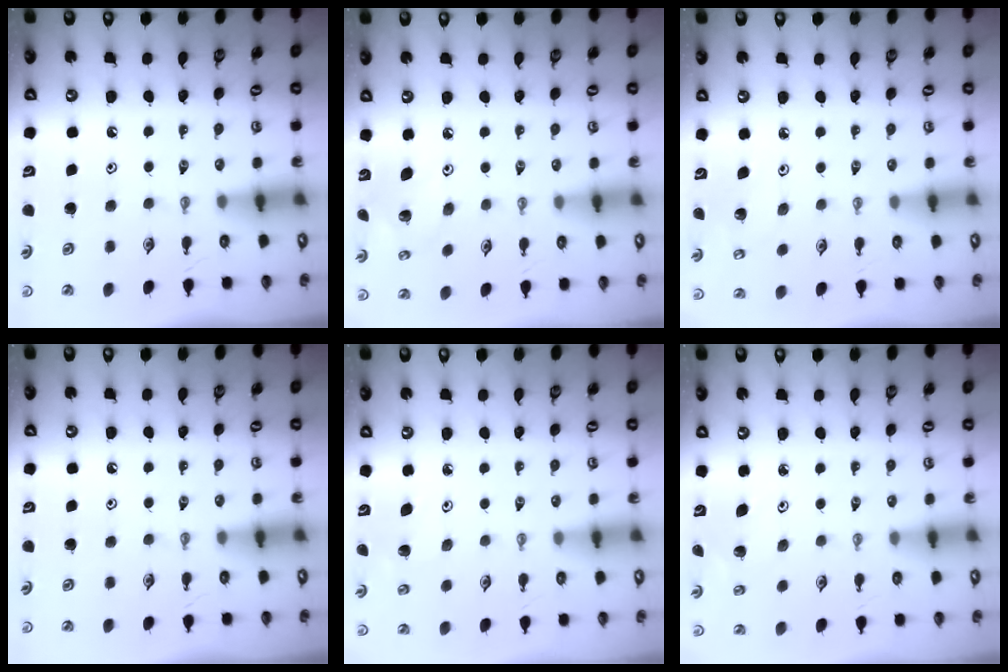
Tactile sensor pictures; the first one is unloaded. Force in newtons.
{"total": 7.8, "press": 7.8, "slide": 0.3}
{"total": 4.1, "press": 4.1, "slide": 0.2}
{"total": 0.0}
{"total": 4.7, "press": 4.7, "slide": 0.2}
{"total": 3.1, "press": 3.1, "slide": 0.2}